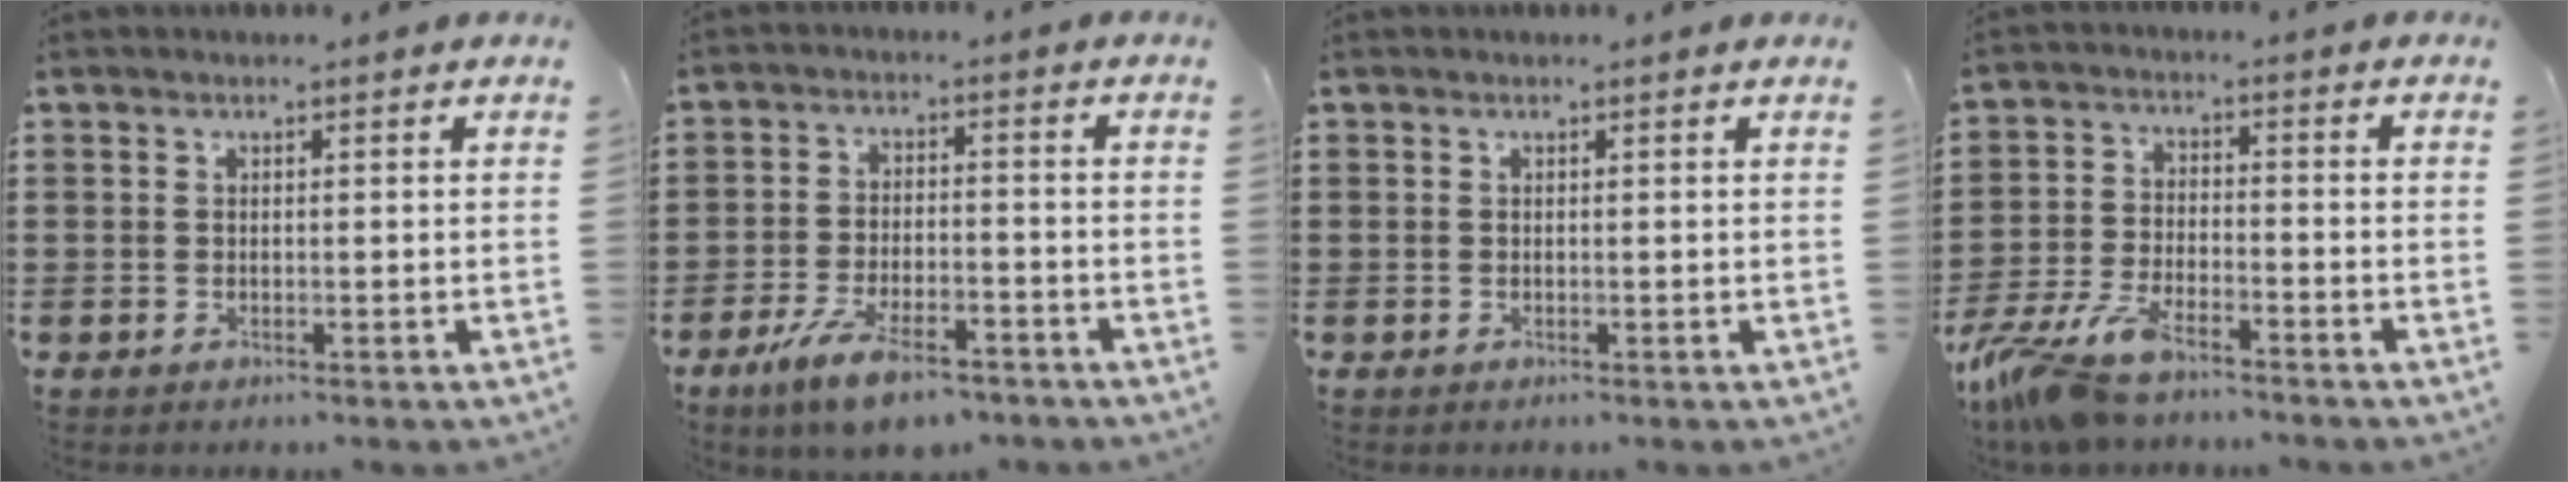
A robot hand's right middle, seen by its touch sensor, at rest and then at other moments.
{"total": 7.2, "force": [-5.2, 2.0, 4.6], "torque": [-0.104, -0.004, -0.099]}
{"total": 0.0}
{"total": 8.3, "force": [-6.8, 1.8, 4.3], "torque": [-0.109, -0.004, -0.137]}